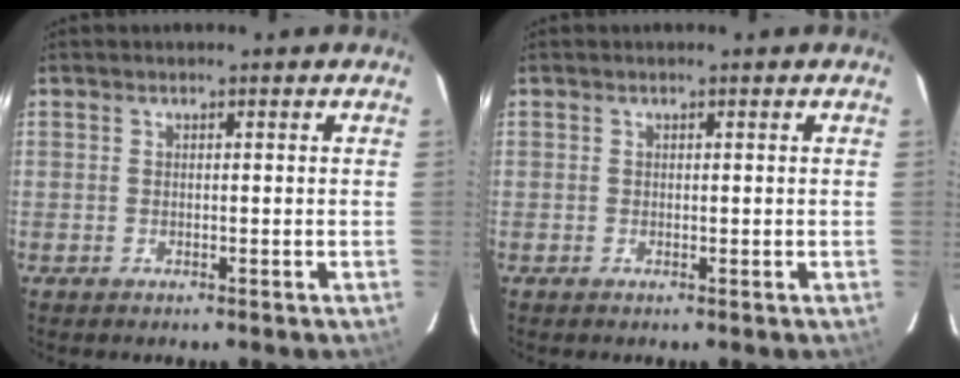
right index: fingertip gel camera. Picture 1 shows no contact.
{"total": 0.0}